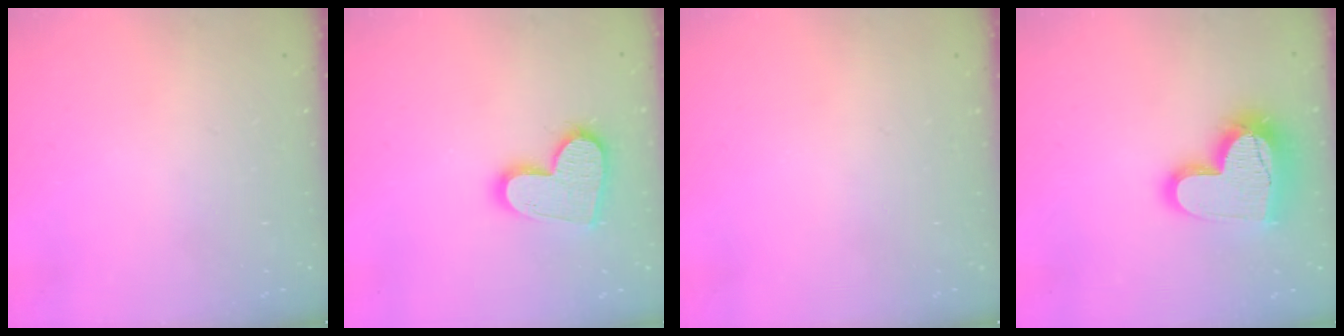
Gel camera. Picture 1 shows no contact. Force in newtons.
{"total": 15.2, "press": 15.1, "slide": 1.2}
{"total": 0.0}
{"total": 18.5, "press": 18.4, "slide": 1.6}